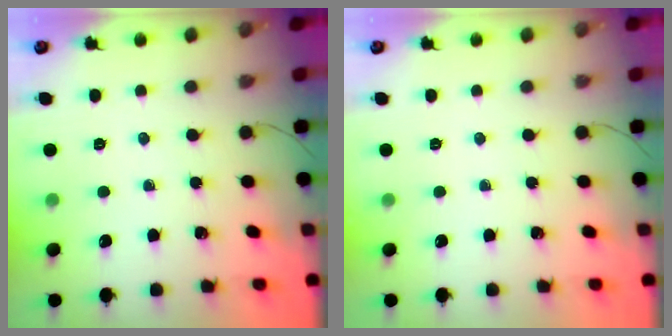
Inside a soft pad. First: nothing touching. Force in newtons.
{"total": 0.0}